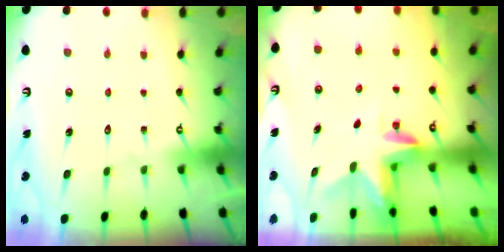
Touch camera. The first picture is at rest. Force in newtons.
{"total": 3.1, "press": 3.1, "slide": 0.3}